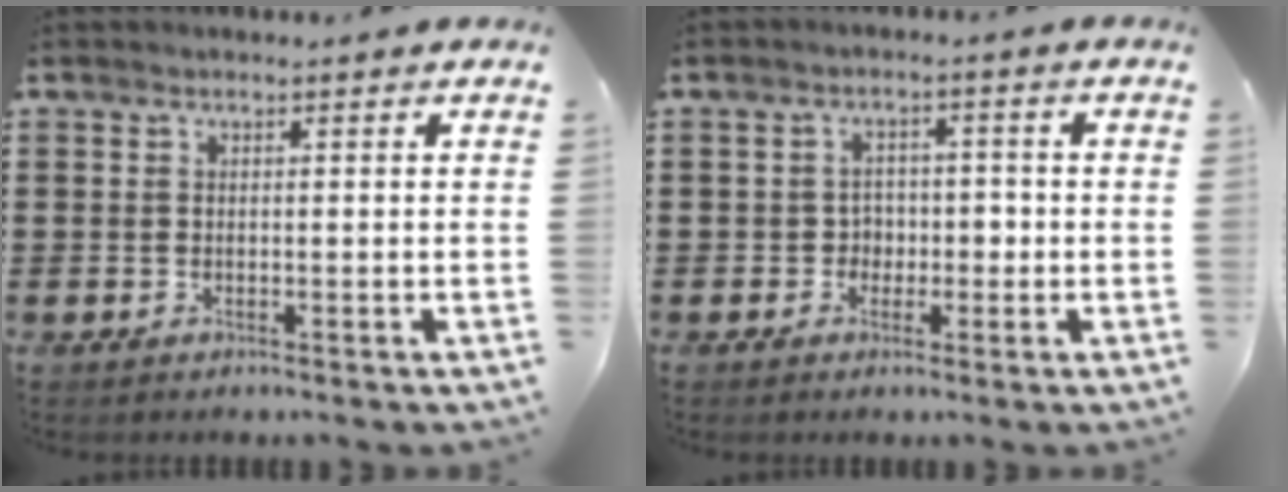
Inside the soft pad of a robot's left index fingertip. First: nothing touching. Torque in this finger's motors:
{"motor_torque": [0.05, 0.02, 0.07, 0.01]}